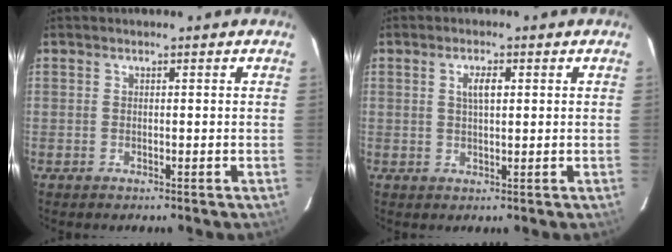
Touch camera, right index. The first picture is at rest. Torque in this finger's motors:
{"motor_torque": [0.34, 0.01, 0.16, 0.05]}